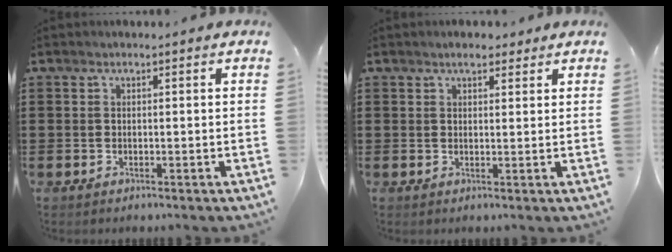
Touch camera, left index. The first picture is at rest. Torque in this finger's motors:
{"motor_torque": [0.42, -0.30, 0.06, 0.05]}